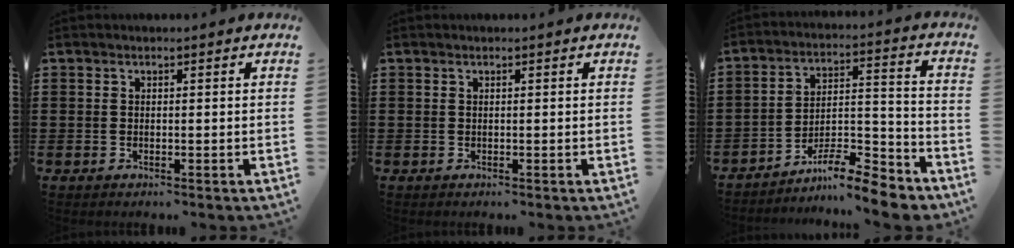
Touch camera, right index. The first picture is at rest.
{"total": 0.0}
{"total": 9.3, "force": [-8.1, 1.8, 4.2], "torque": [-0.053, 0.026, -0.153]}